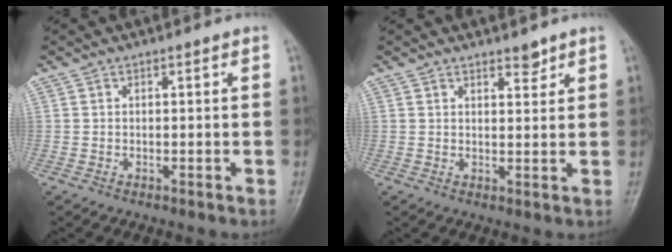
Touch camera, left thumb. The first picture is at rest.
{"total": 2.3, "force": [1.9, 0.8, 1.0], "torque": [-0.005, -0.015, 0.030]}